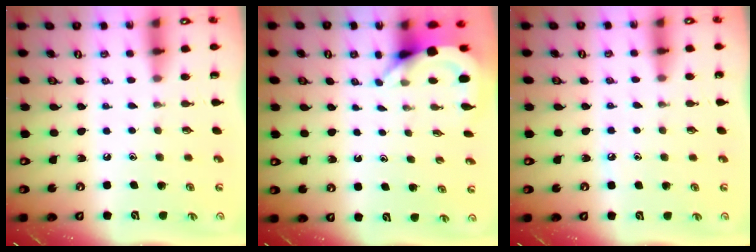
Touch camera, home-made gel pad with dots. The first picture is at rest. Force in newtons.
{"total": 3.6, "press": 3.6, "slide": 0.2}
{"total": 5.2, "press": 5.2, "slide": 0.6}